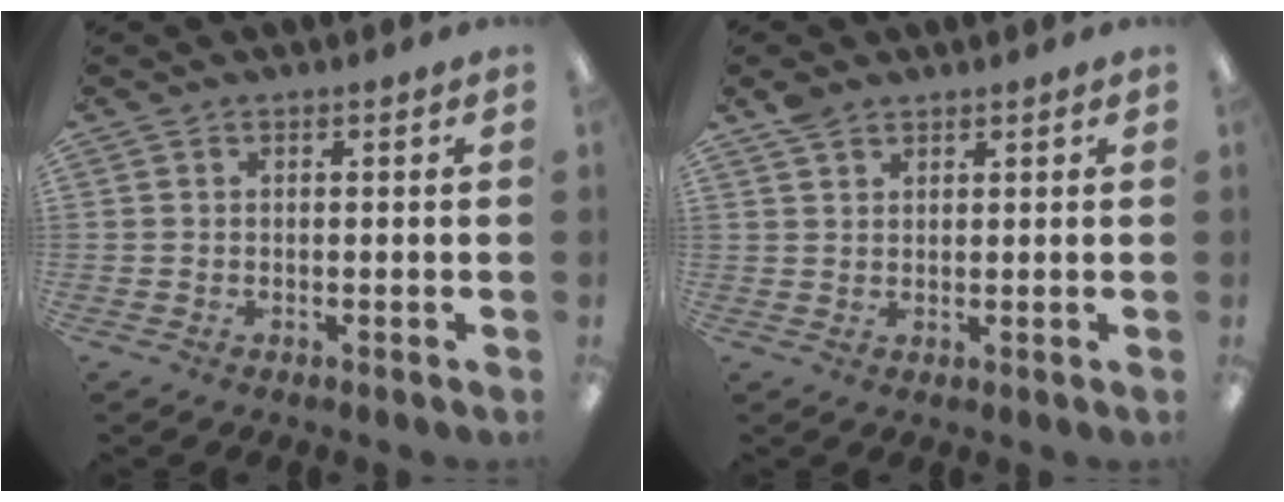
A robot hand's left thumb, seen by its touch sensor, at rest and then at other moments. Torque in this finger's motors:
{"motor_torque": [-0.09, -0.08, 0.15, 0.20, -0.04]}